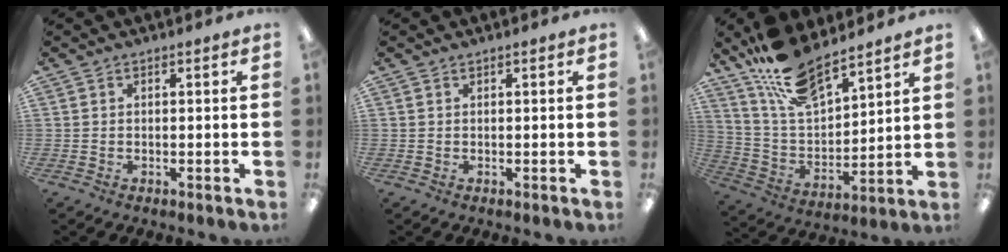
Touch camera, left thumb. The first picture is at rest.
{"total": 0.0}
{"total": 15.1, "force": [12.6, 4.8, 6.6], "torque": [-0.148, -0.075, 0.231]}